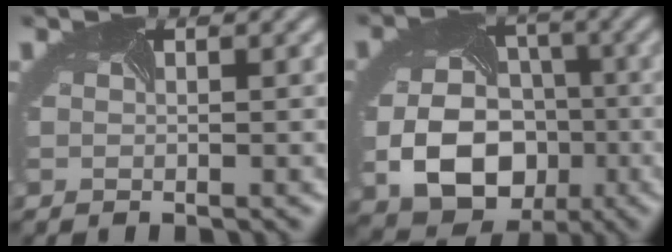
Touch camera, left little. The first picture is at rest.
{"total": 10.1, "force": [-2.4, 7.7, 5.9], "torque": [-0.101, -0.029, -0.038]}